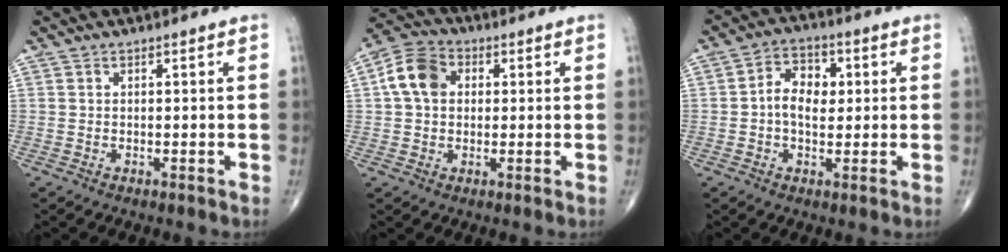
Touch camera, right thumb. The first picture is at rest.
{"total": 8.3, "force": [1.4, 6.3, 5.3], "torque": [-0.093, 0.018, 0.015]}
{"total": 7.4, "force": [0.4, 4.9, 5.4], "torque": [-0.078, 0.015, -0.001]}